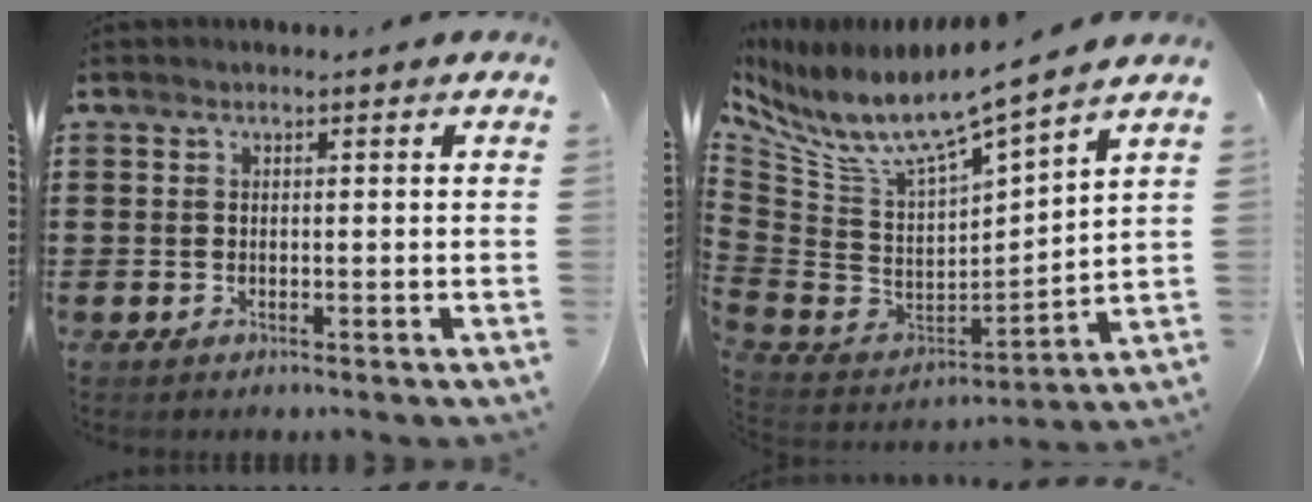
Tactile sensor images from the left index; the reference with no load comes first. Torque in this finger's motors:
{"motor_torque": [2.14, 0.00, 0.28, 0.18]}